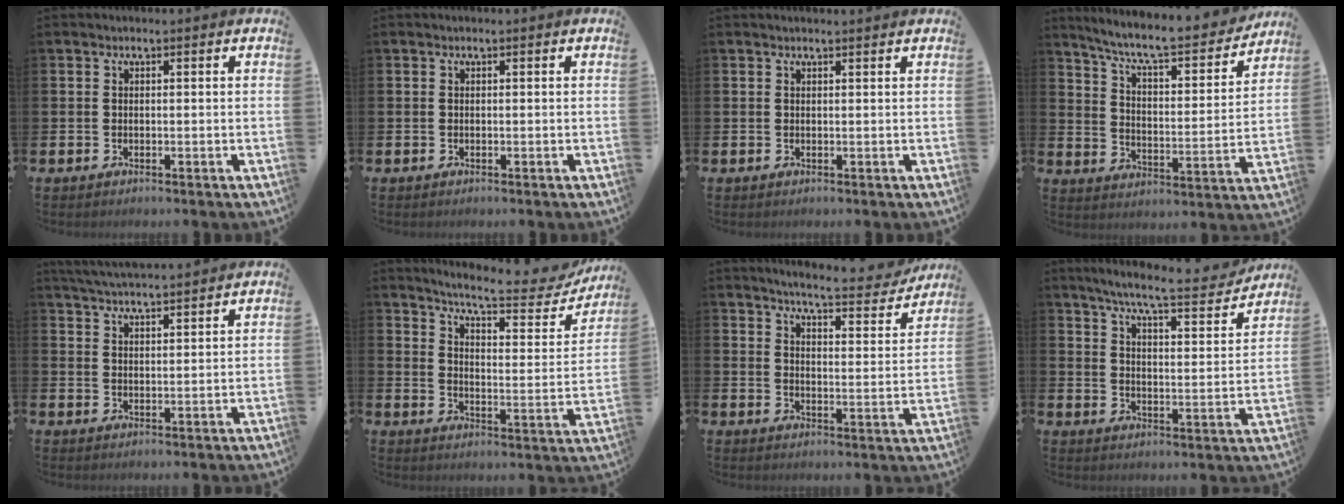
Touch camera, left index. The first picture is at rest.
{"total": 0.0}
{"total": 0.6, "force": [0.6, -0.1, 0.1], "torque": [-0.002, -0.001, 0.011]}
{"total": 8.6, "force": [7.8, 1.2, 3.3], "torque": [-0.091, -0.054, 0.131]}
{"total": 4.5, "force": [4.5, -0.2, 0.4], "torque": [-0.029, -0.022, 0.082]}
{"total": 7.3, "force": [6.7, 0.8, 2.6], "torque": [-0.067, -0.051, 0.110]}
{"total": 5.6, "force": [5.4, 0.2, 1.4], "torque": [-0.036, -0.043, 0.089]}
{"total": 7.5, "force": [6.8, 0.3, 3.1], "torque": [-0.079, -0.045, 0.112]}